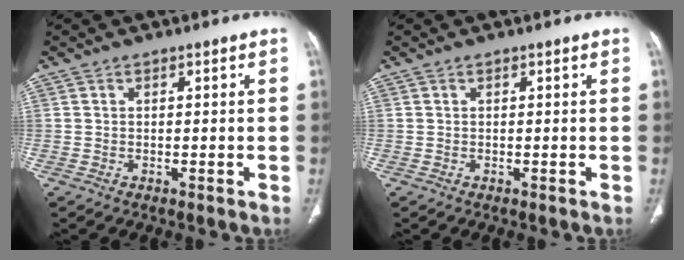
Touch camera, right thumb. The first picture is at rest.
{"total": 0.0}